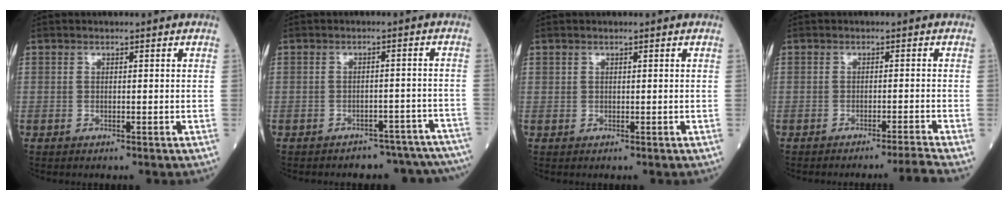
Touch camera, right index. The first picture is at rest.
{"total": 12.2, "force": [-11.4, 4.1, 1.6], "torque": [-0.003, 0.027, -0.121]}
{"total": 0.0}
{"total": 4.3, "force": [-3.5, -2.4, 0.6], "torque": [-0.007, -0.005, -0.052]}